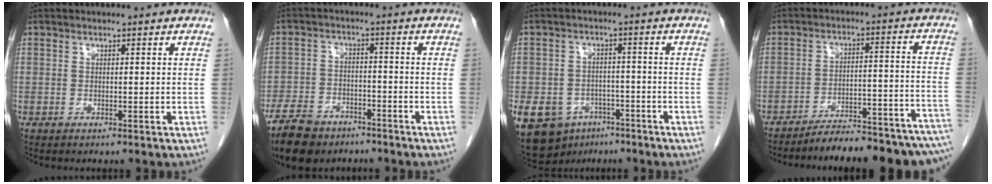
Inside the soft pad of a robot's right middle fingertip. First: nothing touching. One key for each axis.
{"total": 10.5, "fx": -7.9, "fy": 5.3, "fz": 4.6, "tx": -0.092, "ty": -0.004, "tz": -0.131}
{"total": 15.9, "fx": -8.4, "fy": 11.7, "fz": 6.7, "tx": -0.169, "ty": 0.005, "tz": -0.117}
{"total": 19.6, "fx": -17.9, "fy": 1.8, "fz": 7.7, "tx": -0.054, "ty": 0.019, "tz": -0.242}